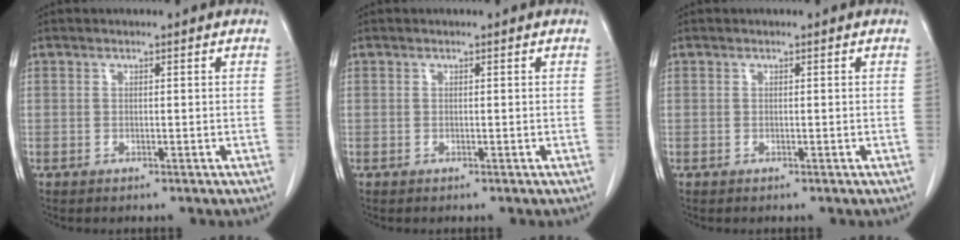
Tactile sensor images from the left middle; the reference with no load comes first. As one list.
[{"total": 0.0}, {"total": 0.0}]